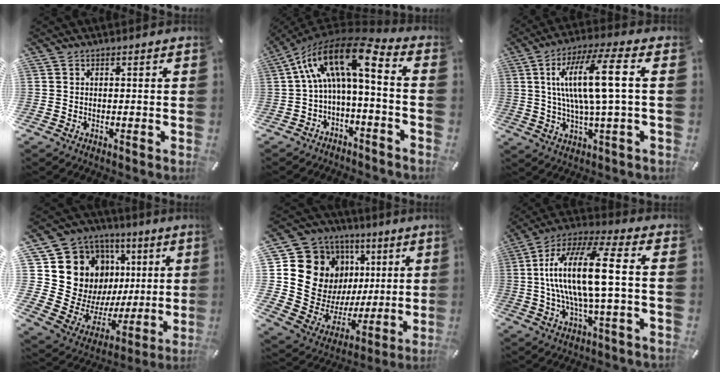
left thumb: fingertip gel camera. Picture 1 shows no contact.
{"total": 15.8, "force": [1.7, 6.4, 14.4], "torque": [-0.271, -0.005, 0.022]}
{"total": 15.1, "force": [2.5, 2.4, 14.7], "torque": [-0.293, 0.001, 0.031]}
{"total": 16.0, "force": [6.3, 14.0, 4.5], "torque": [-0.070, -0.070, 0.151]}
{"total": 15.5, "force": [5.9, 13.7, 4.3], "torque": [-0.066, -0.059, 0.140]}
{"total": 18.5, "force": [0.5, 4.4, 18.0], "torque": [-0.377, -0.008, -0.008]}